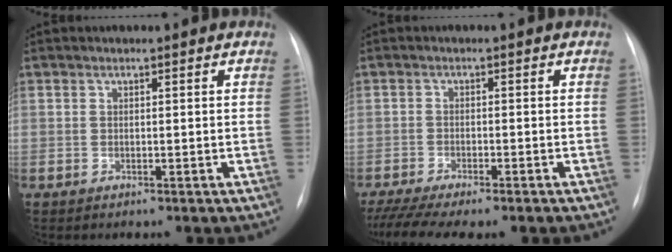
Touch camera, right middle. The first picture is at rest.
{"total": 9.9, "force": [-8.1, 1.2, 5.4], "torque": [-0.084, -0.009, -0.124]}